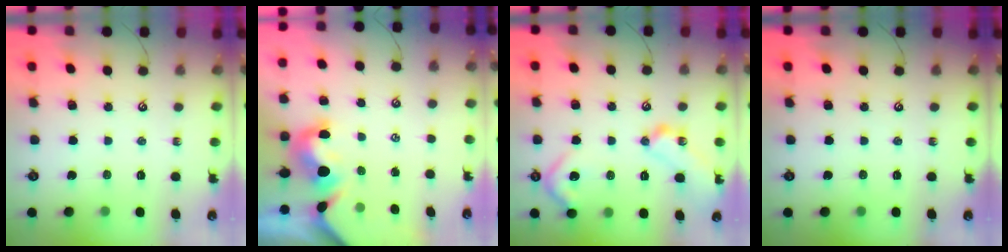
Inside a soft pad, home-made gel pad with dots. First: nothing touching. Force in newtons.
{"total": 3.0, "press": 2.8, "slide": 1.0}
{"total": 21.1, "press": 21.1, "slide": 0.9}
{"total": 0.0}